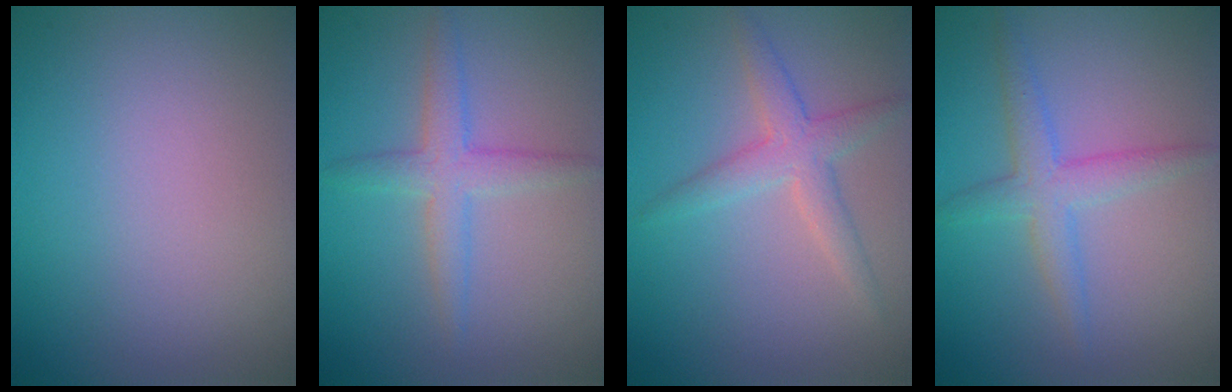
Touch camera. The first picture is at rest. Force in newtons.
{"total": 2.9, "press": 2.9, "slide": 0.1}
{"total": 3.0, "press": 3.0, "slide": 0.1}
{"total": 2.9, "press": 2.9, "slide": 0.2}